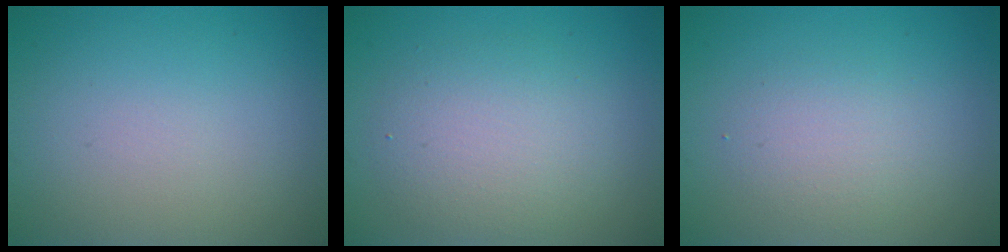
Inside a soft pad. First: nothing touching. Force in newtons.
{"total": 4.1, "press": 4.1, "slide": 0.3}
{"total": 2.4, "press": 2.4, "slide": 0.0}